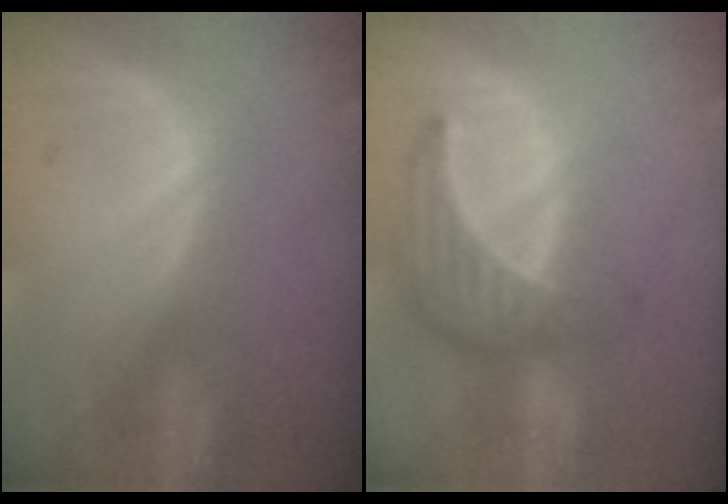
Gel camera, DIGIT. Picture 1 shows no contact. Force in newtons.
{"total": 6.5, "press": 6.4, "slide": 1.2}